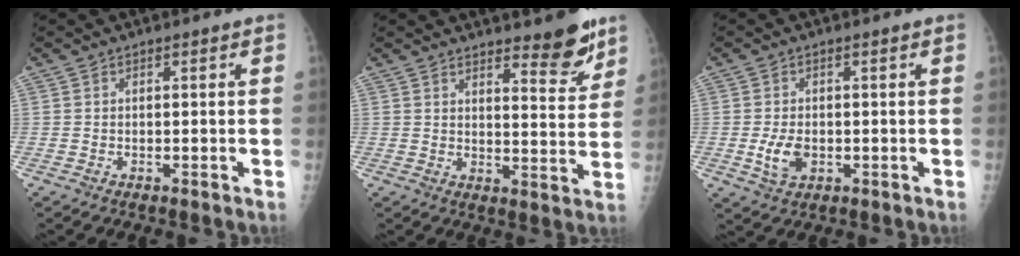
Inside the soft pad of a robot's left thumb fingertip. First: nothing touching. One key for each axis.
{"total": 8.1, "fx": 6.2, "fy": 2.0, "fz": 4.9, "tx": -0.042, "ty": -0.050, "tz": 0.091}
{"total": 4.5, "fx": -0.8, "fy": 2.8, "fz": 3.4, "tx": -0.065, "ty": -0.004, "tz": -0.008}